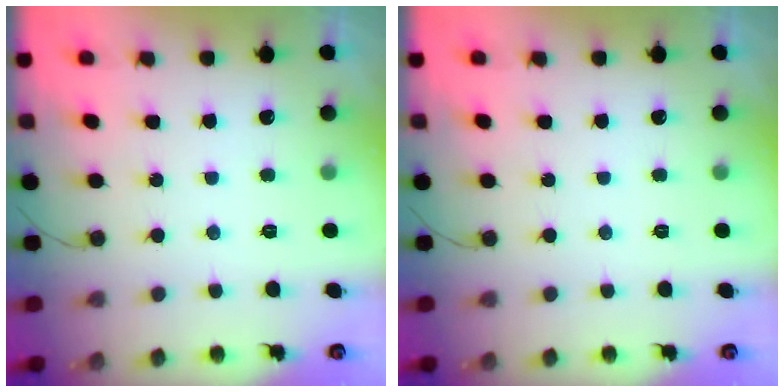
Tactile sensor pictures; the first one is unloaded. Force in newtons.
{"total": 0.0}